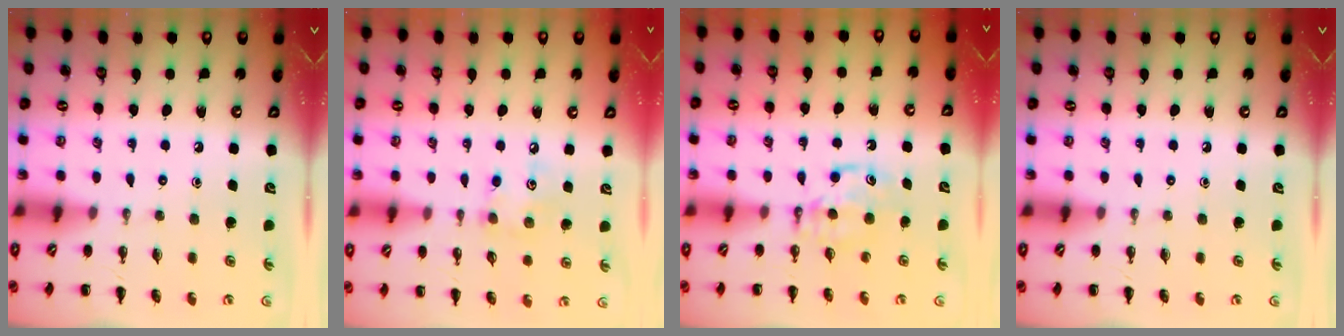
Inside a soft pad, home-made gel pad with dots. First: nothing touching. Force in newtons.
{"total": 5.0, "press": 5.0, "slide": 0.5}
{"total": 5.3, "press": 5.3, "slide": 1.0}
{"total": 0.0}